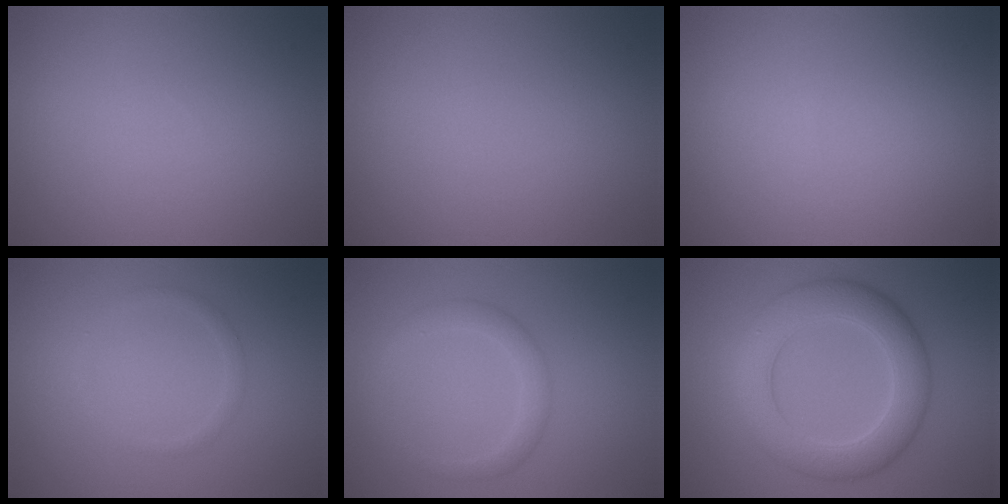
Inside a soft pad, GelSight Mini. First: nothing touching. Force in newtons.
{"total": 0.0}
{"total": 0.0}
{"total": 1.0, "press": 1.0, "slide": 0.0}
{"total": 2.2, "press": 2.2, "slide": 0.1}
{"total": 6.5, "press": 6.5, "slide": 0.3}